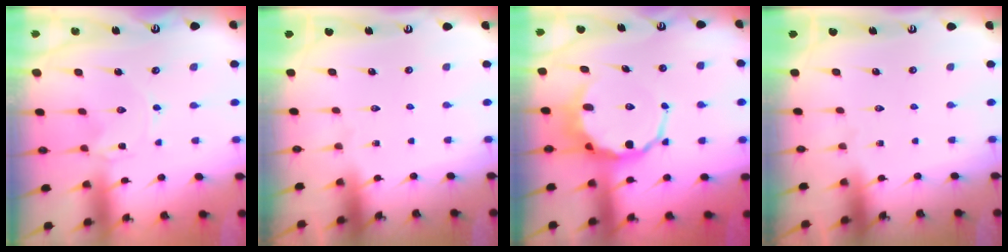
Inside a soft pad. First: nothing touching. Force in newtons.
{"total": 0.0}
{"total": 8.8, "press": 8.4, "slide": 2.6}
{"total": 0.0}